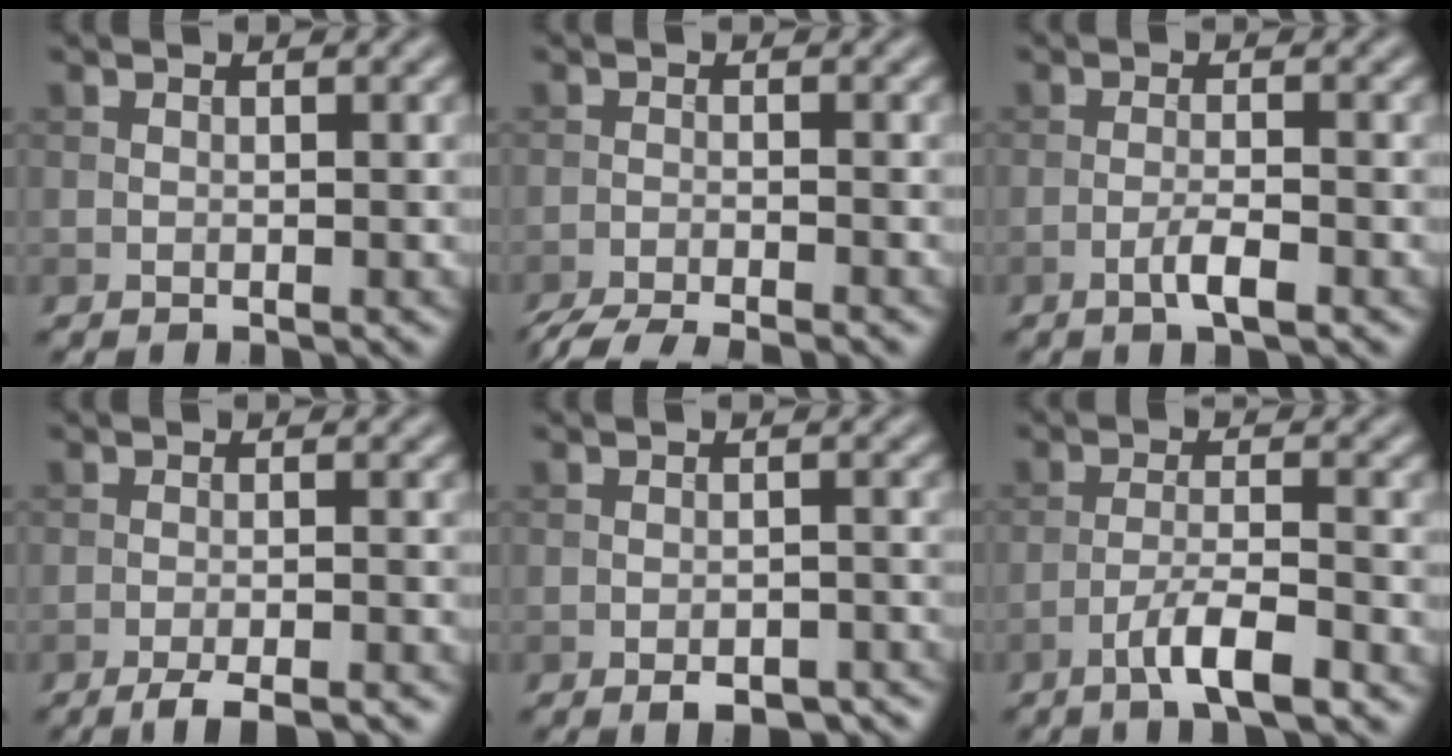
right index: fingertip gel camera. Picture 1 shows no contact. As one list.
[{"total": 5.5, "force": [-4.9, 0.7, 2.2], "torque": [-0.041, -0.020, -0.084]}, {"total": 2.3, "force": [-1.2, 0.4, 1.9], "torque": [-0.036, 0.005, -0.025]}, {"total": 3.8, "force": [-2.9, 0.6, 2.3], "torque": [-0.036, -0.002, -0.049]}, {"total": 3.9, "force": [-2.8, 1.6, 2.2], "torque": [-0.033, 0.000, -0.033]}, {"total": 4.2, "force": [-2.7, 0.7, 3.2], "torque": [-0.062, 0.005, -0.053]}]